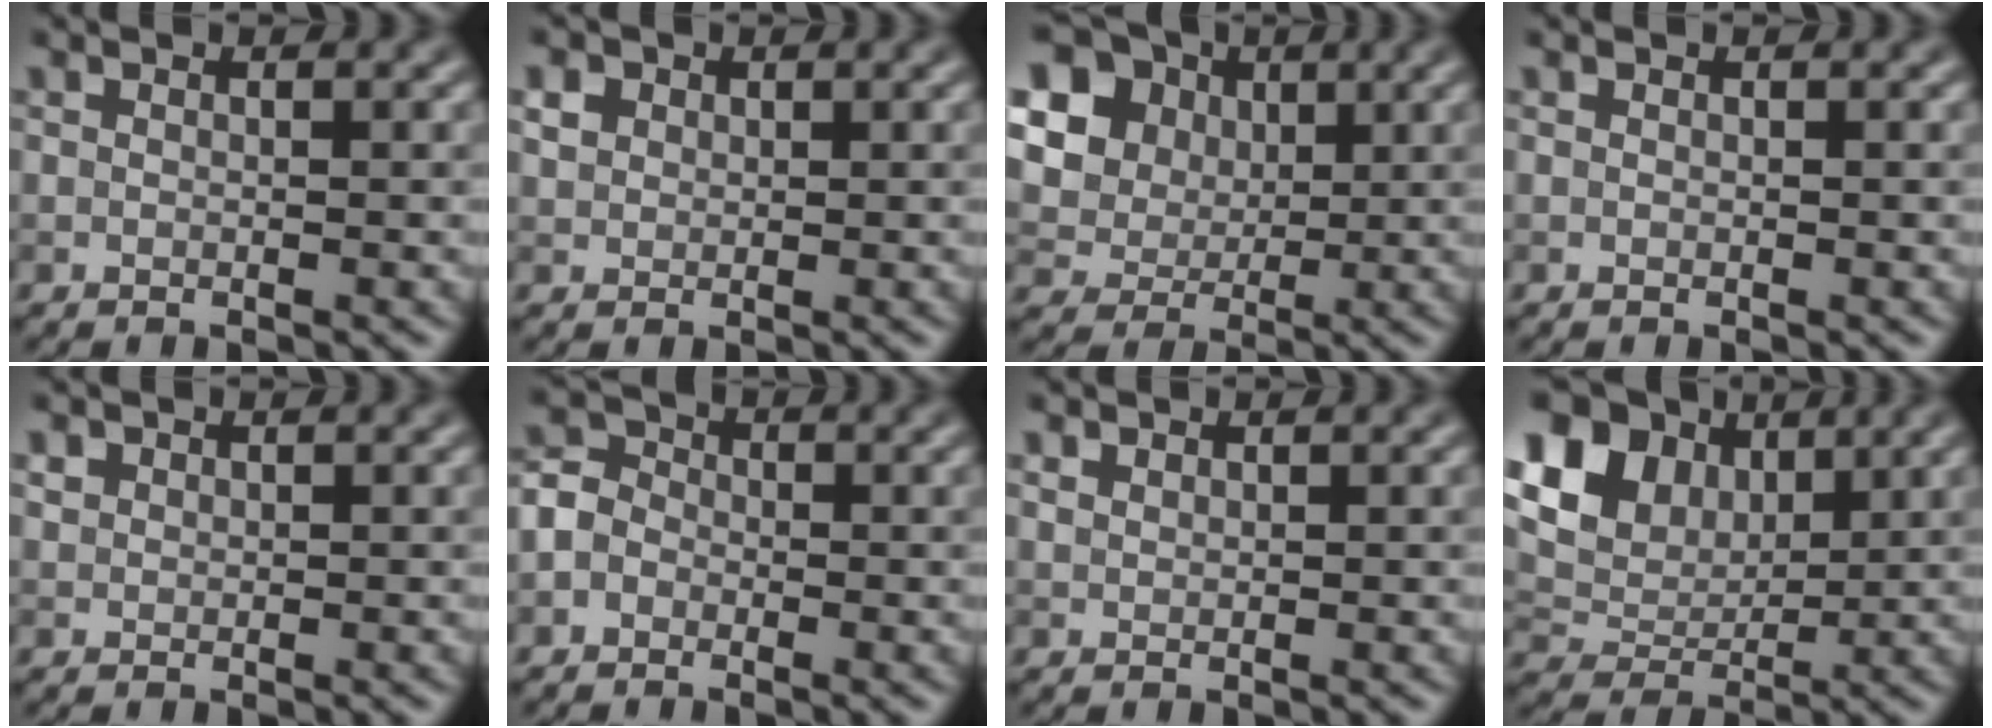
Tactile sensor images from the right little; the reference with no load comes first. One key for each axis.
{"total": 1.5, "fx": 0.6, "fy": 1.3, "fz": 0.5, "tx": -0.008, "ty": 0.002, "tz": 0.011}
{"total": 14.1, "fx": 5.3, "fy": 11.7, "fz": 5.8, "tx": -0.160, "ty": 0.020, "tz": 0.091}
{"total": 0.0}
{"total": 0.8, "fx": 0.4, "fy": 0.7, "fz": 0.1, "tx": 0.000, "ty": 0.000, "tz": 0.009}
{"total": 2.8, "fx": -1.0, "fy": 2.3, "fz": 1.2, "tx": -0.011, "ty": 0.008, "tz": -0.028}
{"total": 1.0, "fx": 0.8, "fy": 0.6, "fz": 0.2, "tx": -0.006, "ty": 0.000, "tz": 0.018}
{"total": 12.1, "fx": 5.6, "fy": 8.4, "fz": 6.7, "tx": -0.139, "ty": 0.030, "tz": 0.093}